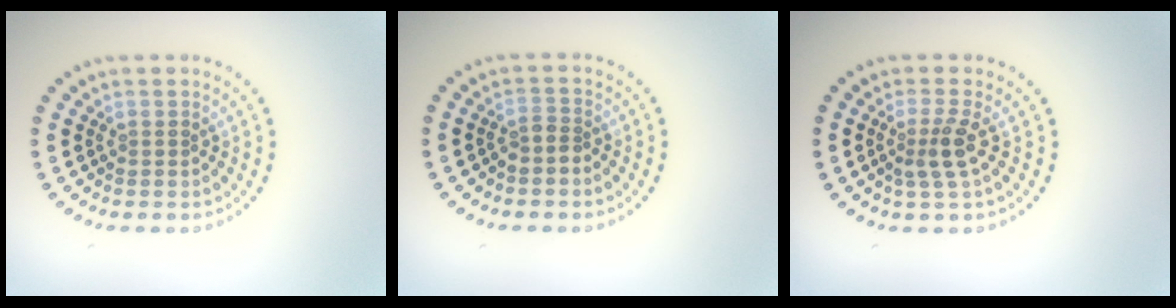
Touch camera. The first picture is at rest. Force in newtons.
{"total": 1.5, "press": 1.1, "slide": 1.0}
{"total": 2.4, "press": 1.8, "slide": 1.5}